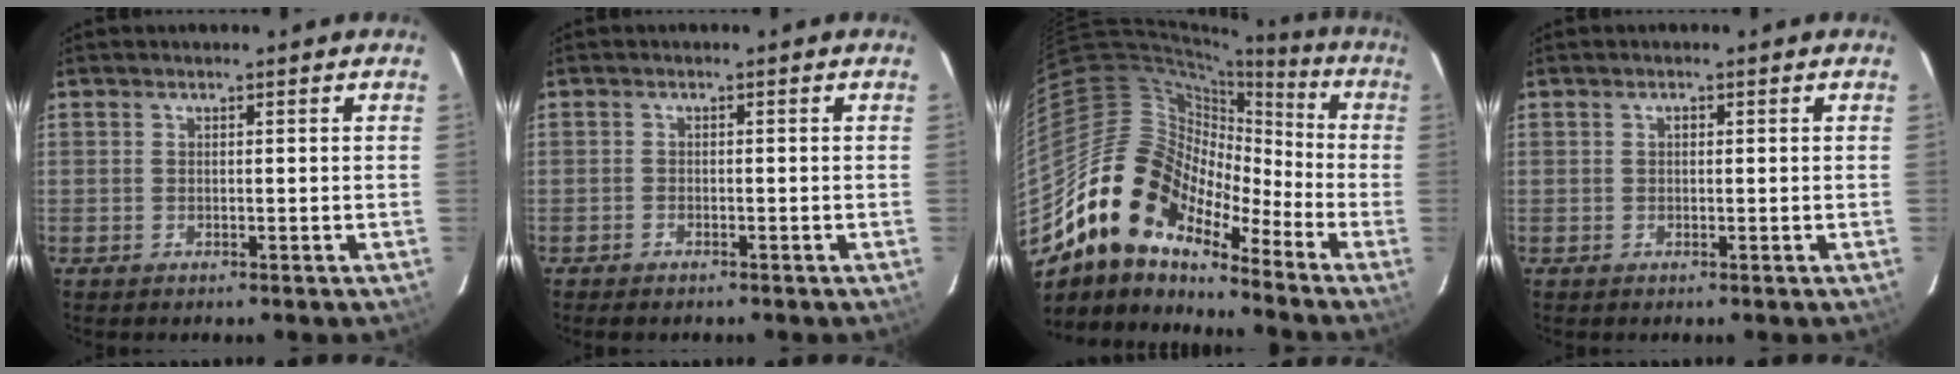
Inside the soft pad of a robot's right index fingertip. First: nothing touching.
{"total": 1.0, "force": [-0.7, 0.4, 0.6], "torque": [-0.018, -0.002, -0.014]}
{"total": 16.0, "force": [-11.1, 8.2, 8.1], "torque": [-0.144, 0.008, -0.219]}
{"total": 0.6, "force": [0.1, 0.5, 0.4], "torque": [-0.005, 0.005, 0.001]}